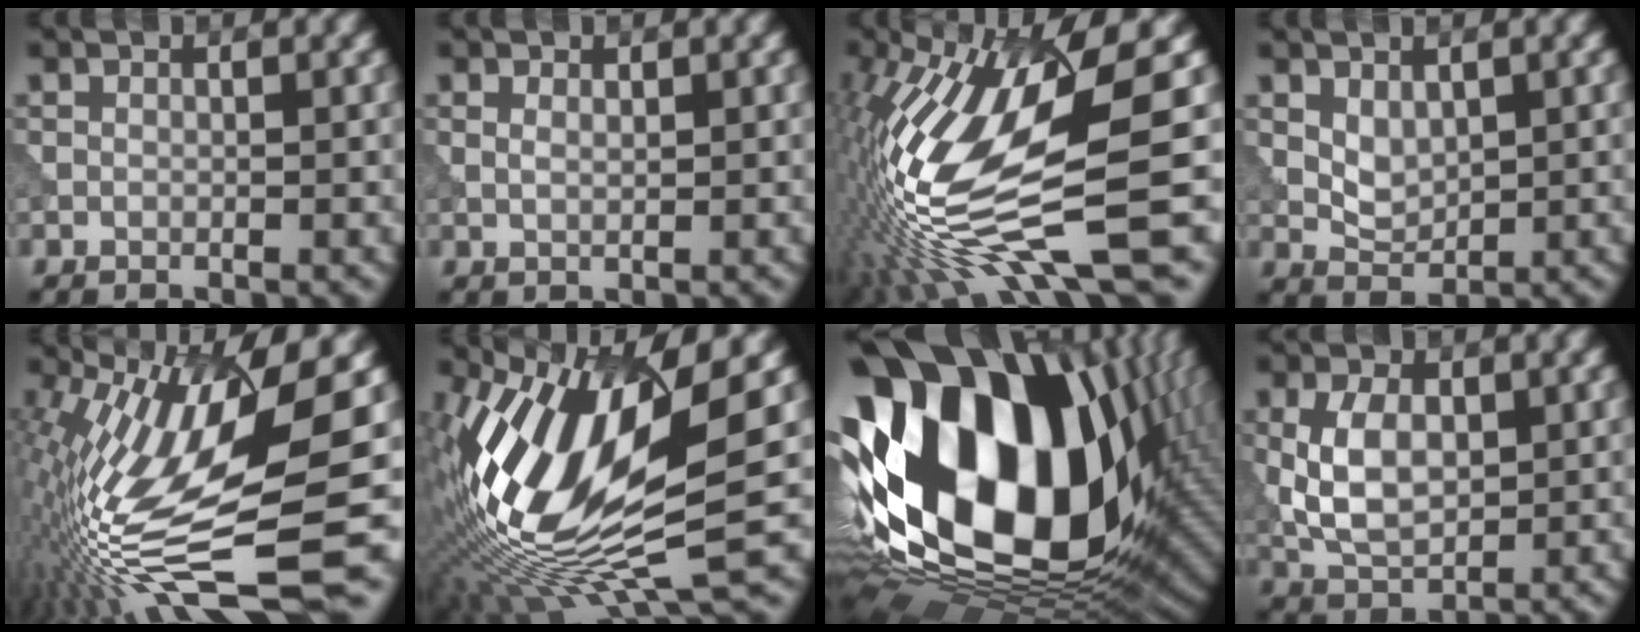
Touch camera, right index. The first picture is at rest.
{"total": 0.6, "force": [0.4, 0.2, 0.4], "torque": [-0.006, 0.001, 0.009]}
{"total": 13.7, "force": [-2.0, 2.4, 13.3], "torque": [-0.273, -0.003, -0.016]}
{"total": 1.7, "force": [0.6, 1.2, 1.1], "torque": [-0.020, -0.006, 0.019]}
{"total": 14.7, "force": [-2.0, 3.0, 14.2], "torque": [-0.281, 0.006, -0.020]}
{"total": 15.3, "force": [-0.2, 5.1, 14.5], "torque": [-0.302, 0.003, 0.010]}
{"total": 21.0, "force": [3.1, 13.0, 16.1], "torque": [-0.315, -0.012, 0.060]}
{"total": 5.1, "force": [0.3, 3.0, 4.0], "torque": [-0.086, 0.002, 0.007]}